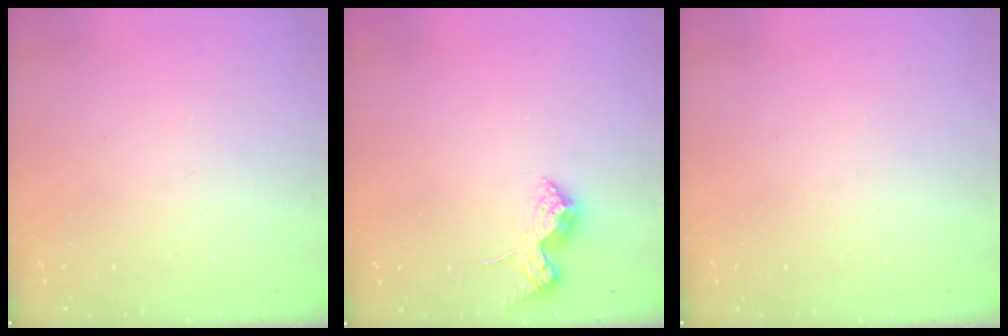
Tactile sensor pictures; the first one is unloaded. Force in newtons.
{"total": 13.9, "press": 13.9, "slide": 1.0}
{"total": 0.0}